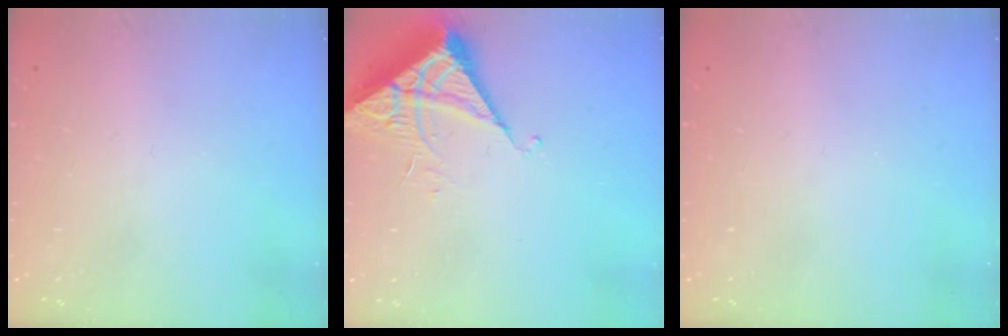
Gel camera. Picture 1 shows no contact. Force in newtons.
{"total": 6.3, "press": 6.3, "slide": 0.2}
{"total": 0.0}